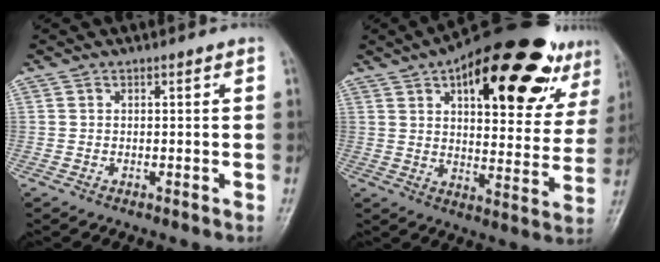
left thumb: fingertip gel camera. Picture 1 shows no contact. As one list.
[{"total": 29.4, "force": [16.2, 12.0, 21.4], "torque": [-0.265, -0.018, 0.229]}]